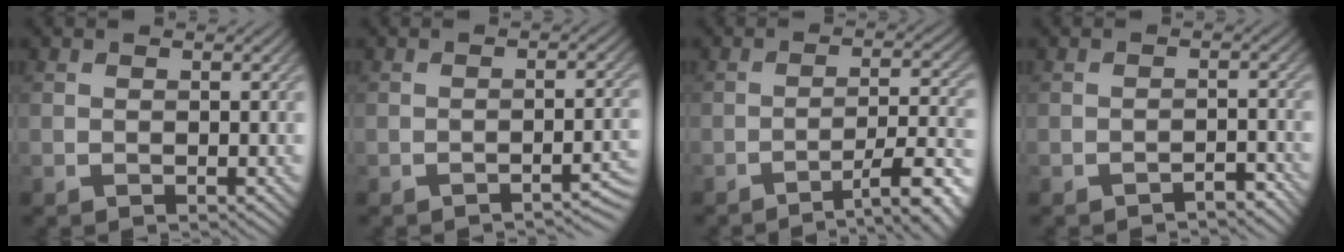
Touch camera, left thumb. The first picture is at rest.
{"total": 3.1, "force": [-2.1, 0.4, 2.2], "torque": [-0.026, 0.009, -0.036]}
{"total": 9.3, "force": [-5.8, 1.8, 7.0], "torque": [-0.115, 0.011, -0.080]}
{"total": 1.8, "force": [-1.7, 0.3, 0.6], "torque": [-0.005, 0.006, -0.024]}